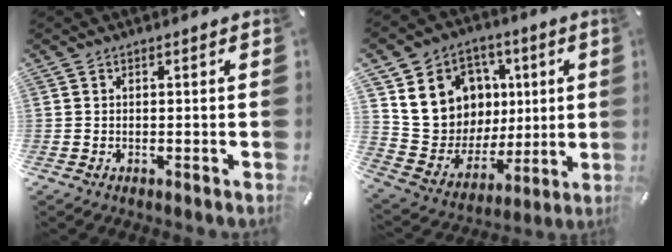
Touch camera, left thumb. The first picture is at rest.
{"total": 15.0, "force": [4.9, 13.7, 4.0], "torque": [-0.063, -0.030, 0.116]}